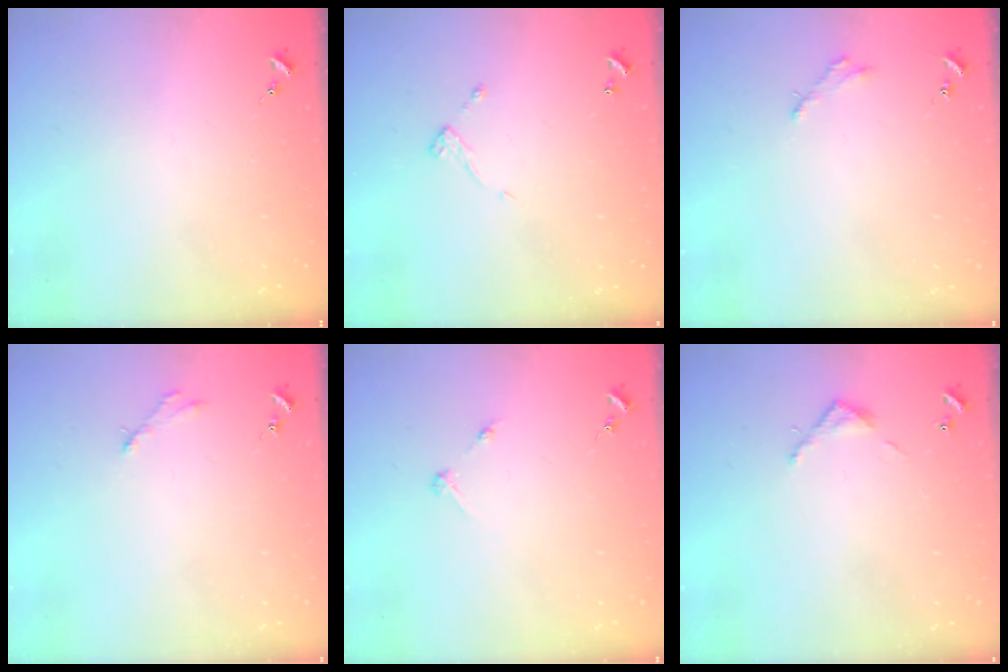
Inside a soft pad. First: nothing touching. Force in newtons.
{"total": 4.5, "press": 4.5, "slide": 0.5}
{"total": 2.5, "press": 2.5, "slide": 0.2}
{"total": 2.5, "press": 2.5, "slide": 0.3}
{"total": 2.7, "press": 2.7, "slide": 0.3}
{"total": 3.2, "press": 3.2, "slide": 0.2}